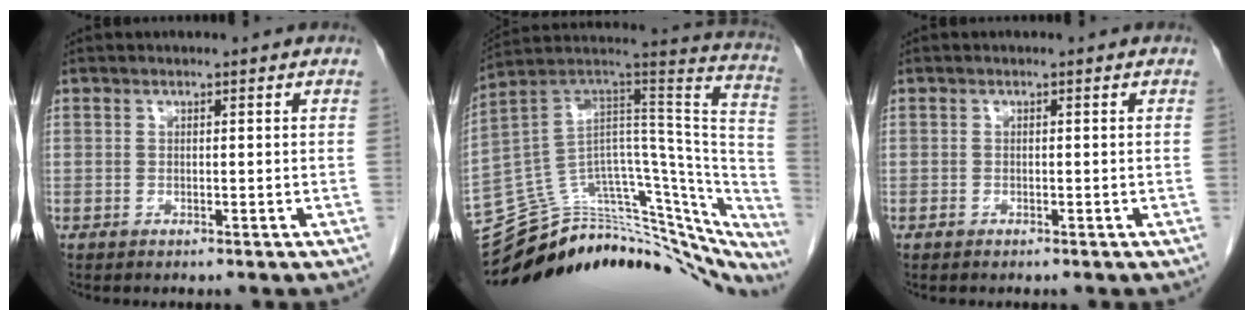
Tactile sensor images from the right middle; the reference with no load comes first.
{"total": 36.3, "force": [-32.6, 10.1, 12.2], "torque": [-0.115, 0.033, -0.416]}
{"total": 0.0}